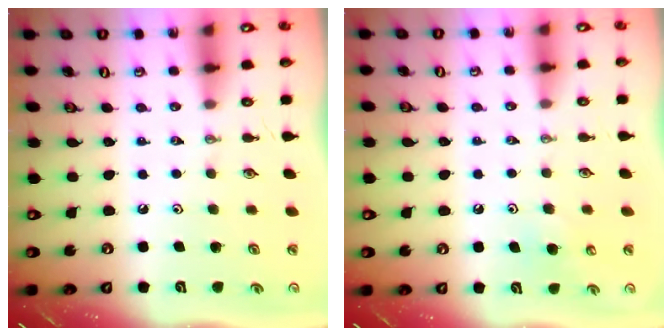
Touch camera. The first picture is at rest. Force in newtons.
{"total": 4.9, "press": 4.9, "slide": 0.5}